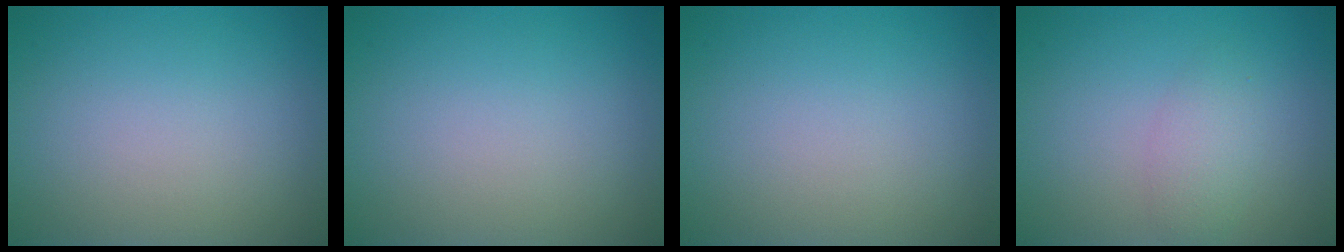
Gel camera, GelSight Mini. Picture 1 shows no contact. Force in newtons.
{"total": 0.0}
{"total": 0.0}
{"total": 2.0, "press": 2.0, "slide": 0.1}